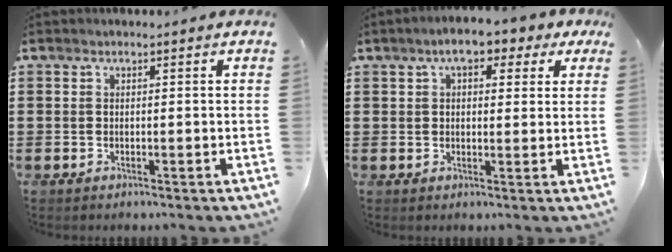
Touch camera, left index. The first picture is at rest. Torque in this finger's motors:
{"motor_torque": [2.13, 0.00, 0.82, 0.16]}